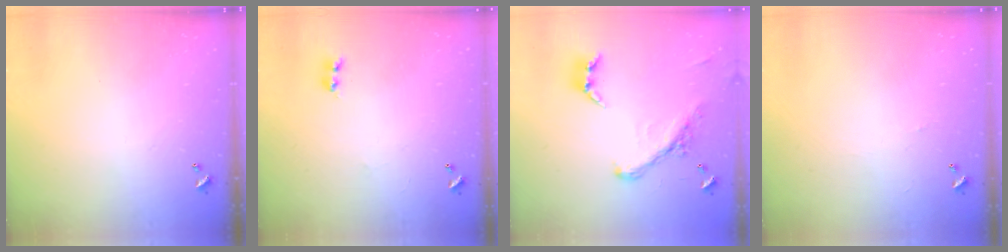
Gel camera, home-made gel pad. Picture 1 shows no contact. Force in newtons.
{"total": 2.2, "press": 2.1, "slide": 0.6}
{"total": 4.4, "press": 4.2, "slide": 1.3}
{"total": 0.5, "press": 0.3, "slide": 0.4}